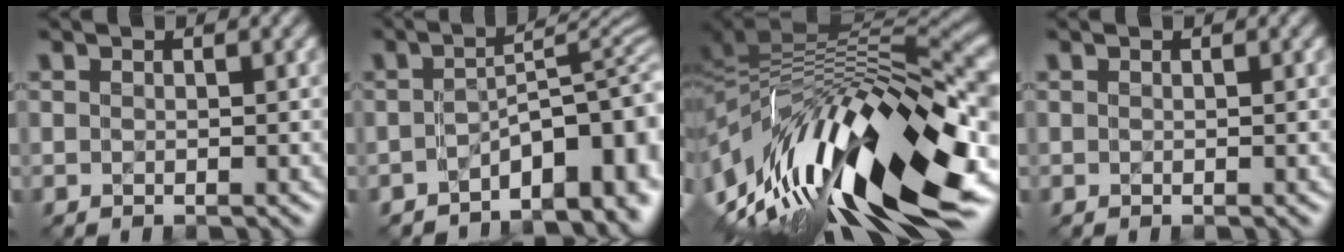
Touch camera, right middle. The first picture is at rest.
{"total": 8.9, "force": [-4.7, 3.6, 6.7], "torque": [-0.075, -0.004, -0.072]}
{"total": 17.4, "force": [-3.5, 6.9, 15.6], "torque": [-0.279, -0.006, -0.057]}
{"total": 0.0}